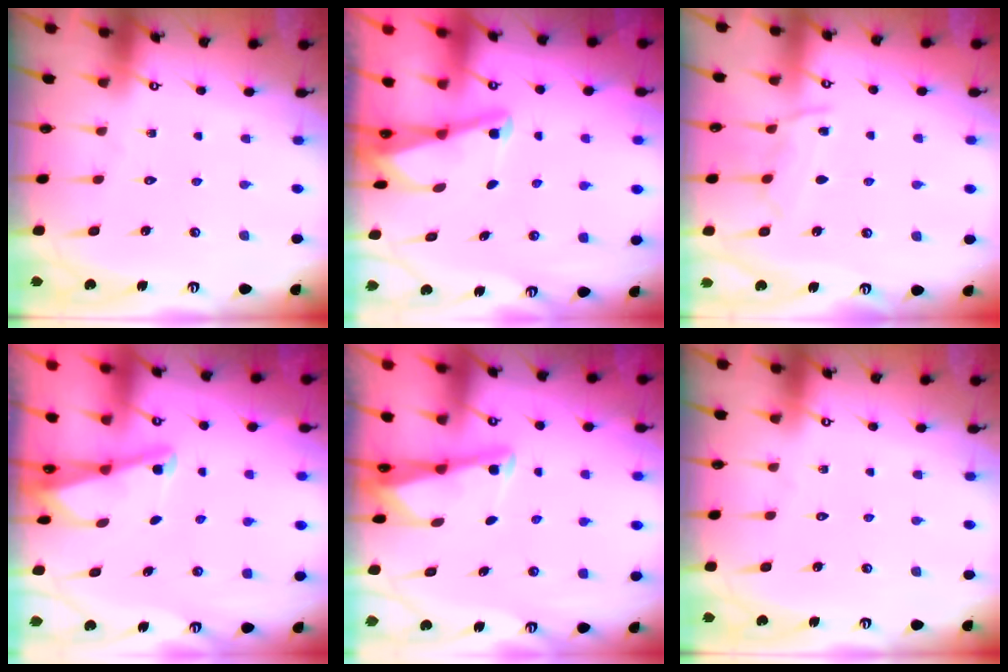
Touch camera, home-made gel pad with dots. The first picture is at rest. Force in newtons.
{"total": 2.3, "press": 2.2, "slide": 0.4}
{"total": 8.2, "press": 8.2, "slide": 0.7}
{"total": 2.2, "press": 2.2, "slide": 0.3}
{"total": 2.7, "press": 2.7, "slide": 0.2}
{"total": 0.0}